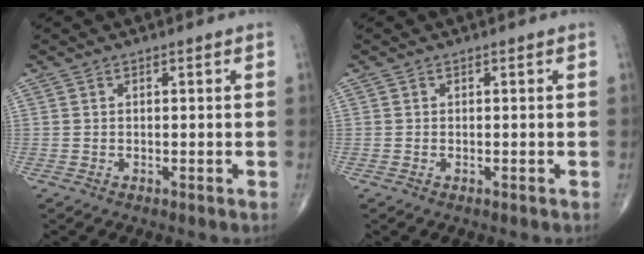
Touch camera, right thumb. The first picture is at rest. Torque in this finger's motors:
{"motor_torque": [1.89, 1.78, -0.04, -0.15, 0.03]}